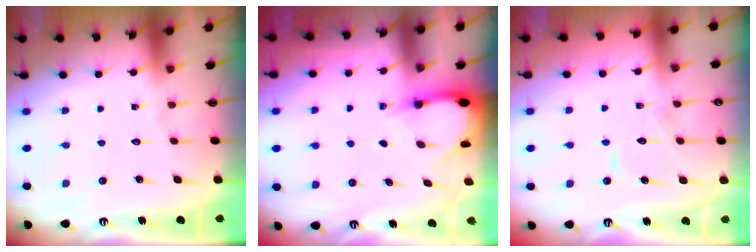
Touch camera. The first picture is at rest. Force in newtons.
{"total": 2.9, "press": 2.9, "slide": 0.3}
{"total": 6.2, "press": 6.2, "slide": 0.6}